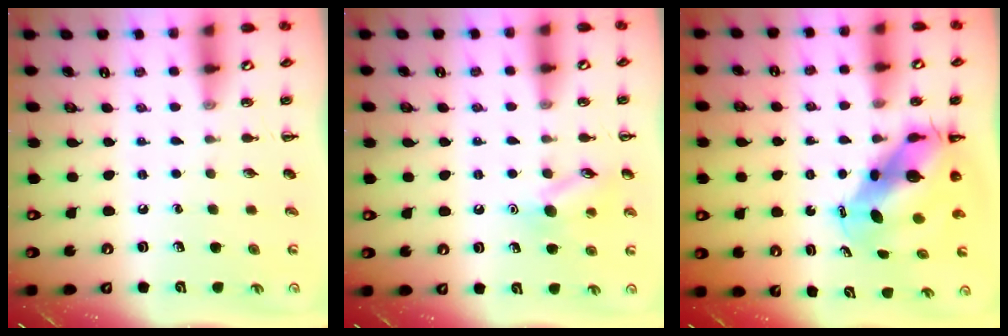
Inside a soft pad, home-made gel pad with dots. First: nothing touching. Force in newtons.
{"total": 10.1, "press": 10.0, "slide": 1.3}
{"total": 8.5, "press": 8.1, "slide": 2.4}